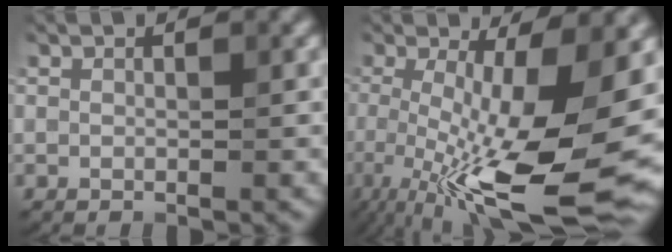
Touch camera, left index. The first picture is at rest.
{"total": 15.5, "force": [-3.3, 4.4, 14.5], "torque": [-0.232, -0.017, -0.053]}